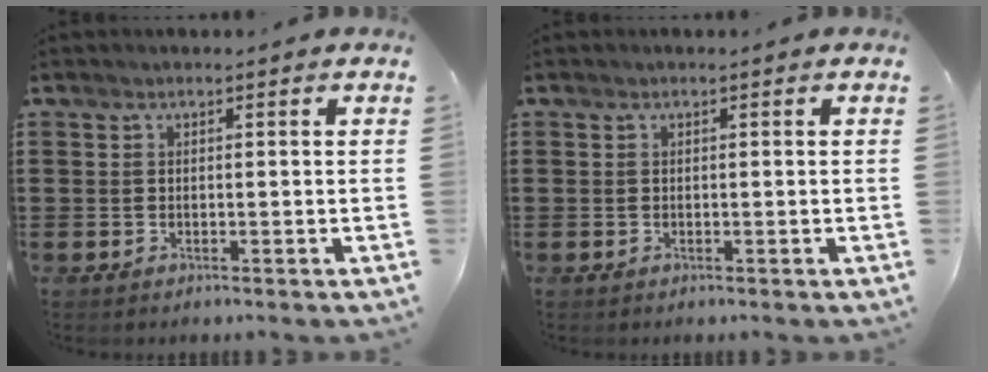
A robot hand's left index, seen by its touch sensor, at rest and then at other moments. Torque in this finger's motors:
{"motor_torque": [-0.04, -0.01, -0.01, -0.01]}